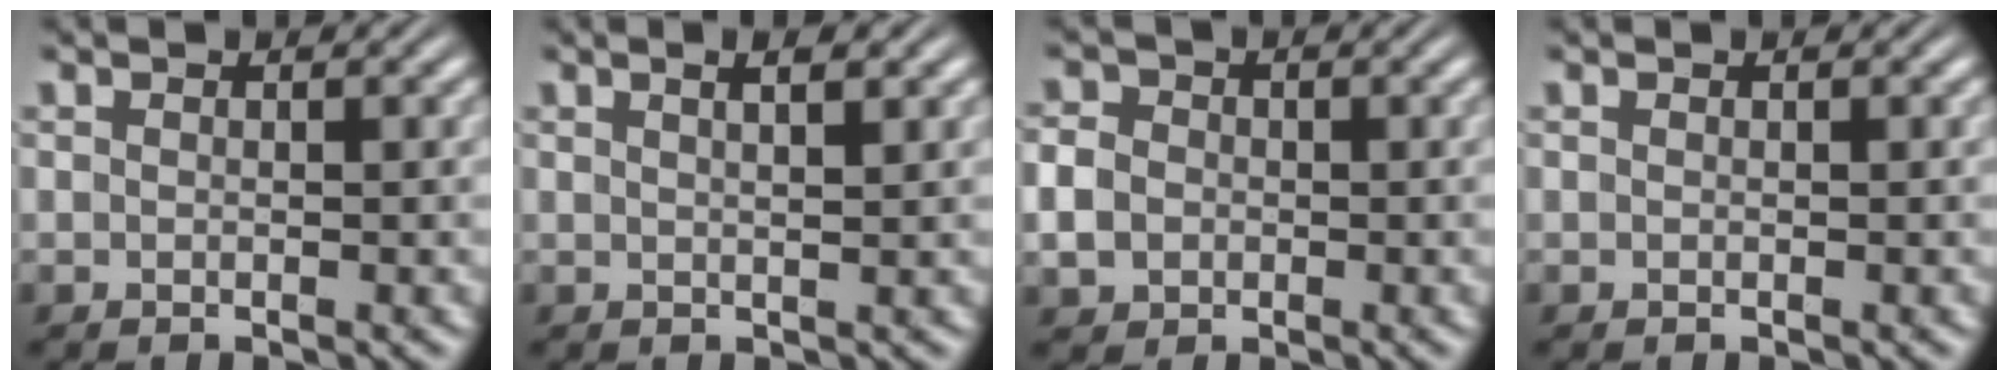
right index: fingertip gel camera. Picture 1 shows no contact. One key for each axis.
{"total": 1.9, "fx": 1.0, "fy": 0.1, "fz": 1.6, "tx": -0.021, "ty": 0.003, "tz": 0.017}
{"total": 3.7, "fx": -0.5, "fy": 3.3, "fz": 1.4, "tx": -0.044, "ty": -0.010, "tz": -0.008}
{"total": 0.0}